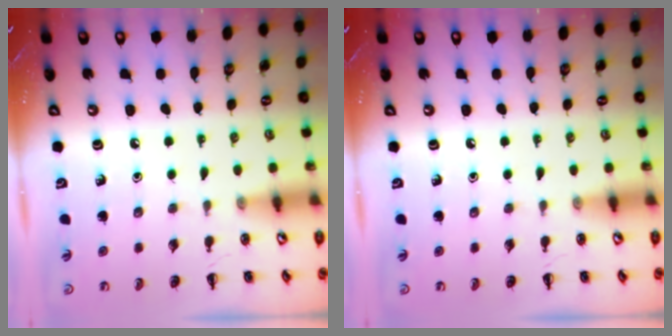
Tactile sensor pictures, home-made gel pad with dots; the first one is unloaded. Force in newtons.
{"total": 0.0}